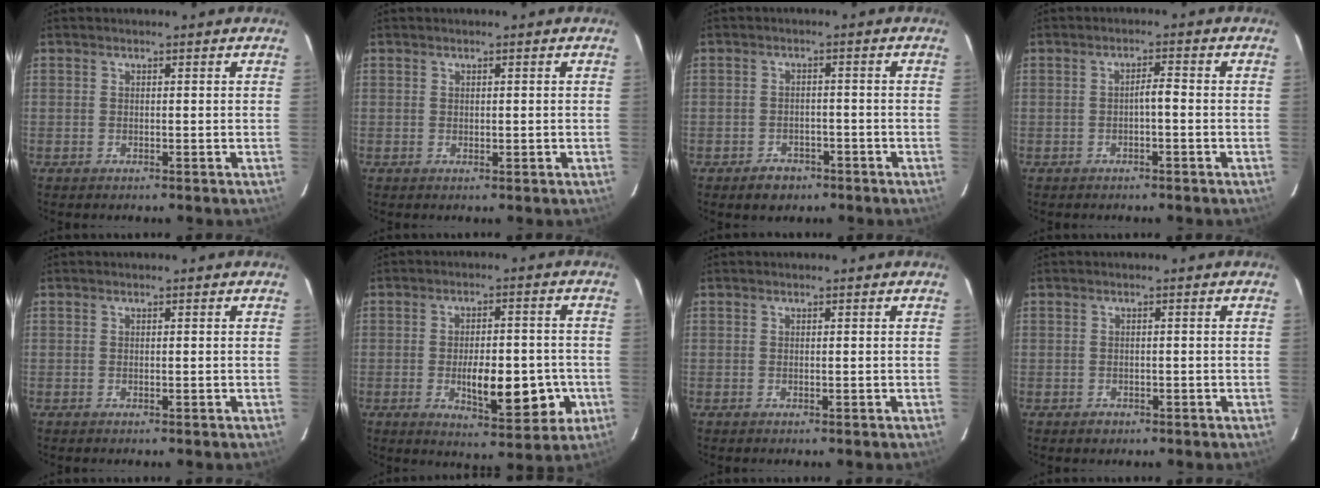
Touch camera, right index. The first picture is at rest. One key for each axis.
{"total": 0.7, "fx": 0.0, "fy": 0.5, "fz": 0.5, "tx": -0.013, "ty": -0.002, "tz": 0.002}
{"total": 4.3, "fx": -2.8, "fy": 2.9, "fz": 1.6, "tx": -0.027, "ty": 0.004, "tz": -0.037}
{"total": 2.4, "fx": -0.5, "fy": 0.6, "fz": 2.3, "tx": -0.039, "ty": 0.009, "tz": -0.007}
{"total": 0.0}
{"total": 12.2, "fx": -3.0, "fy": 4.7, "fz": 10.9, "tx": -0.155, "ty": 0.005, "tz": -0.034}
{"total": 0.0}
{"total": 2.0, "fx": -1.0, "fy": 1.6, "fz": 0.7, "tx": -0.015, "ty": 0.001, "tz": -0.010}